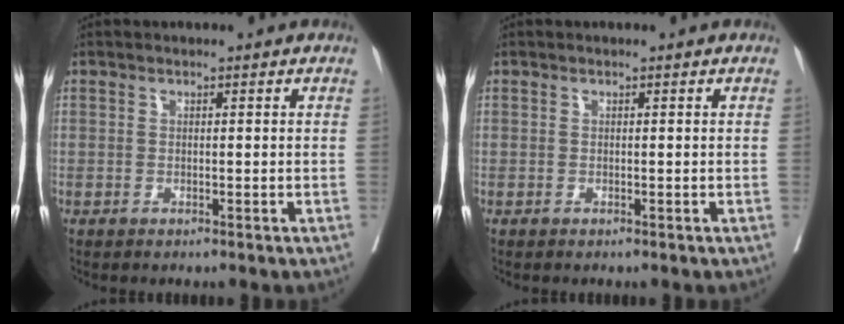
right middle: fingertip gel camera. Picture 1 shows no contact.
{"total": 0.0}